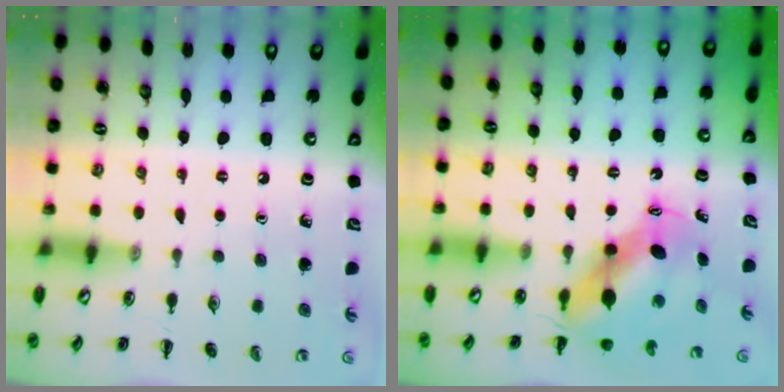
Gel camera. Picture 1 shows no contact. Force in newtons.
{"total": 6.6, "press": 6.5, "slide": 1.3}